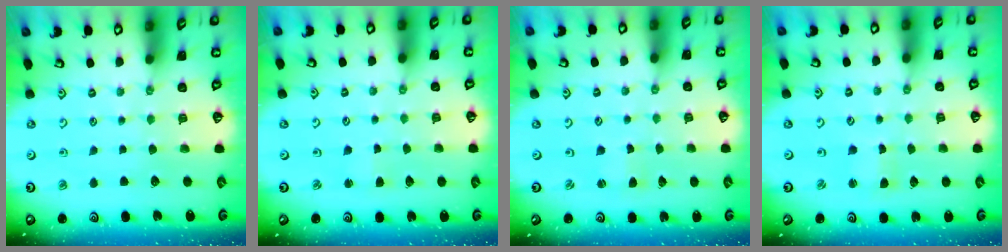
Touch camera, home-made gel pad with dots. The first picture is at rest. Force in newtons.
{"total": 2.5, "press": 2.5, "slide": 0.2}
{"total": 1.6, "press": 1.5, "slide": 0.3}
{"total": 1.7, "press": 1.7, "slide": 0.2}